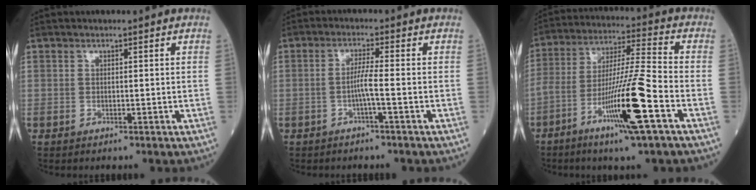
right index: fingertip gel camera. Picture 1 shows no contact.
{"total": 3.1, "force": [-0.9, -0.6, 2.9], "torque": [-0.054, 0.002, -0.019]}
{"total": 14.2, "force": [-6.3, -0.5, 12.7], "torque": [-0.241, -0.011, -0.115]}